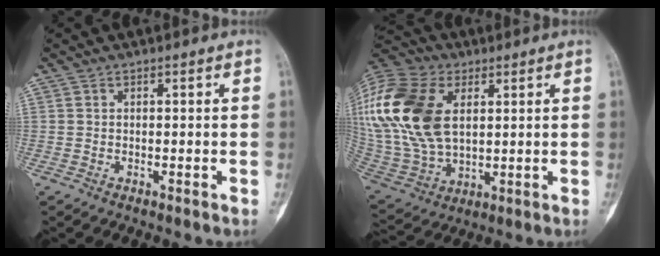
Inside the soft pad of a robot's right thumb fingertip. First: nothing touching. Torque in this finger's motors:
{"motor_torque": [0.89, 2.61, 2.21, 0.56, 0.78]}